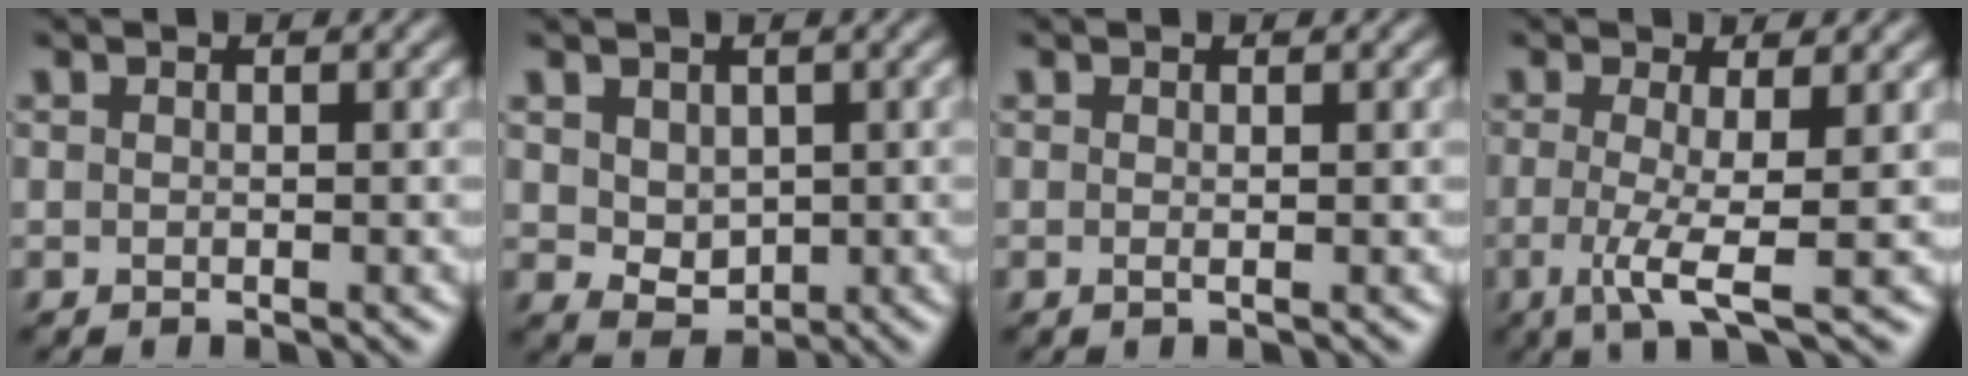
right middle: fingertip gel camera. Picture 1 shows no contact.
{"total": 2.5, "force": [0.5, 1.9, 1.5], "torque": [-0.030, -0.006, 0.014]}
{"total": 0.5, "force": [-0.1, 0.1, 0.5], "torque": [-0.010, -0.003, -0.002]}
{"total": 4.2, "force": [-0.6, 0.8, 4.1], "torque": [-0.078, -0.012, -0.014]}